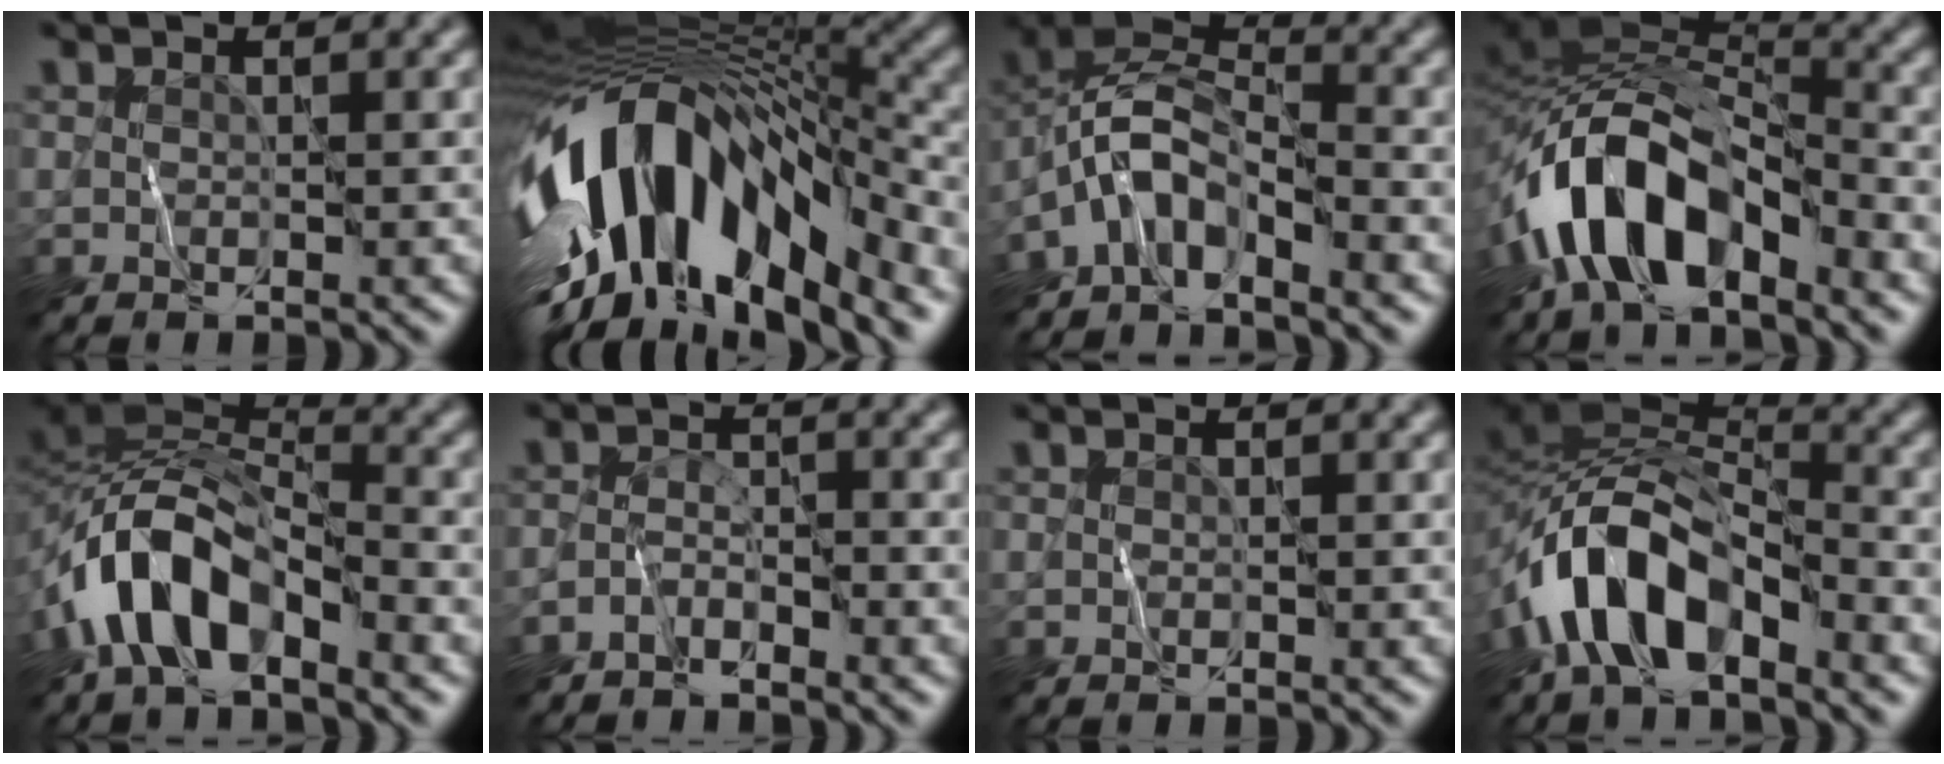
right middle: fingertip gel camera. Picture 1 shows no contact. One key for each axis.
{"total": 14.9, "fx": -5.6, "fy": 7.3, "fz": 11.7, "tx": -0.216, "ty": 0.013, "tz": -0.098}
{"total": 5.2, "fx": -3.4, "fy": 2.2, "fz": 3.2, "tx": -0.053, "ty": 0.006, "tz": -0.080}
{"total": 11.1, "fx": -5.1, "fy": 5.6, "fz": 8.1, "tx": -0.141, "ty": 0.006, "tz": -0.096}
{"total": 8.6, "fx": -4.4, "fy": 4.3, "fz": 6.0, "tx": -0.107, "ty": 0.009, "tz": -0.091}
{"total": 2.0, "fx": -1.8, "fy": 0.4, "fz": 0.7, "tx": -0.014, "ty": 0.006, "tz": -0.041}
{"total": 0.0}
{"total": 9.4, "fx": -4.5, "fy": 4.7, "fz": 6.8, "tx": -0.119, "ty": 0.012, "tz": -0.092}